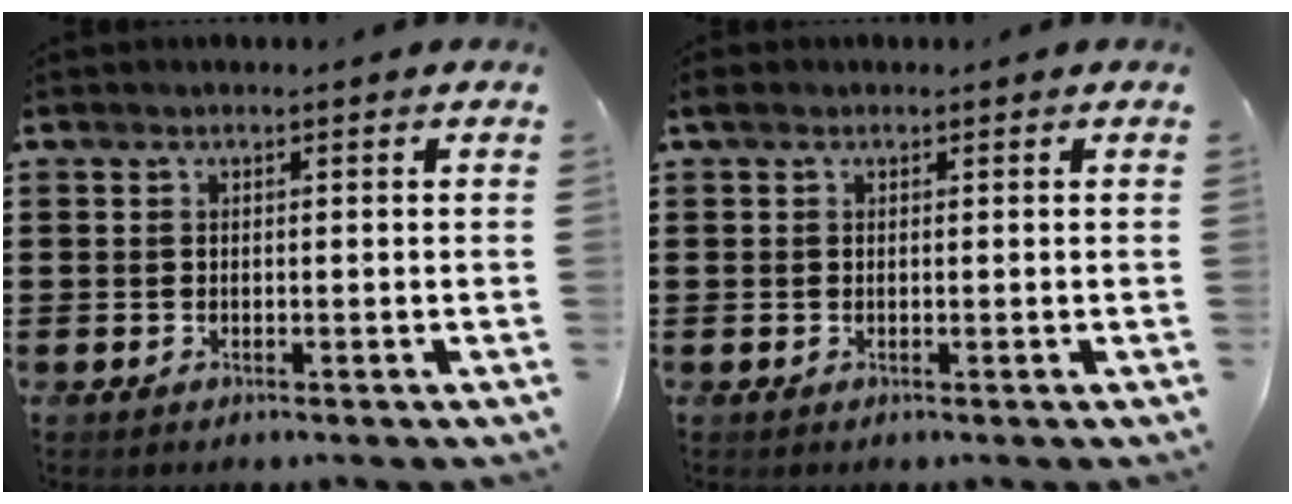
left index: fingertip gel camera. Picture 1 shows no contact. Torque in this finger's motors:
{"motor_torque": [0.69, -0.41, 0.19, 0.00]}